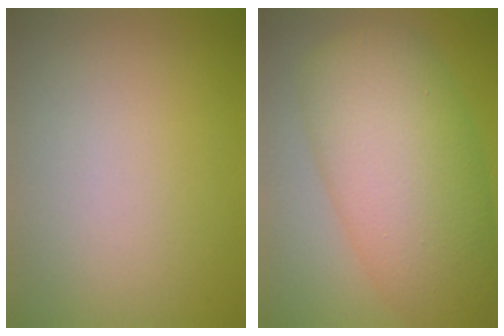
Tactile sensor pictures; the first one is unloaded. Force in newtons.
{"total": 11.2, "press": 11.2, "slide": 0.3}